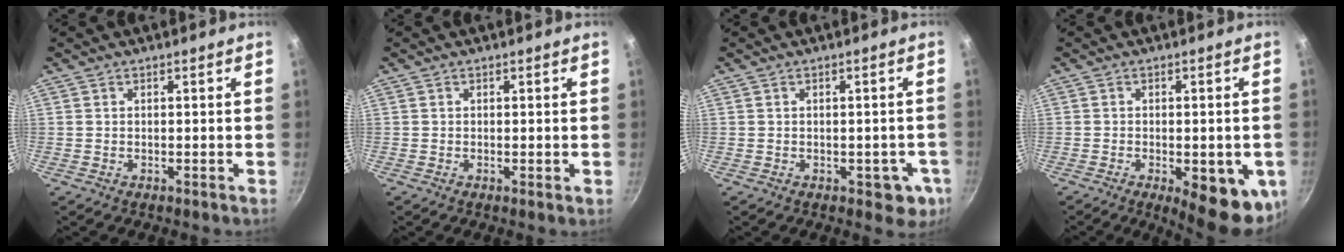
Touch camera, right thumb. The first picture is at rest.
{"total": 0.5, "force": [0.0, 0.0, 0.5], "torque": [-0.010, -0.004, -0.002]}
{"total": 4.3, "force": [-1.9, 2.5, 2.9], "torque": [-0.008, 0.008, -0.019]}
{"total": 13.8, "force": [-5.2, 5.5, 11.5], "torque": [-0.121, 0.000, -0.055]}